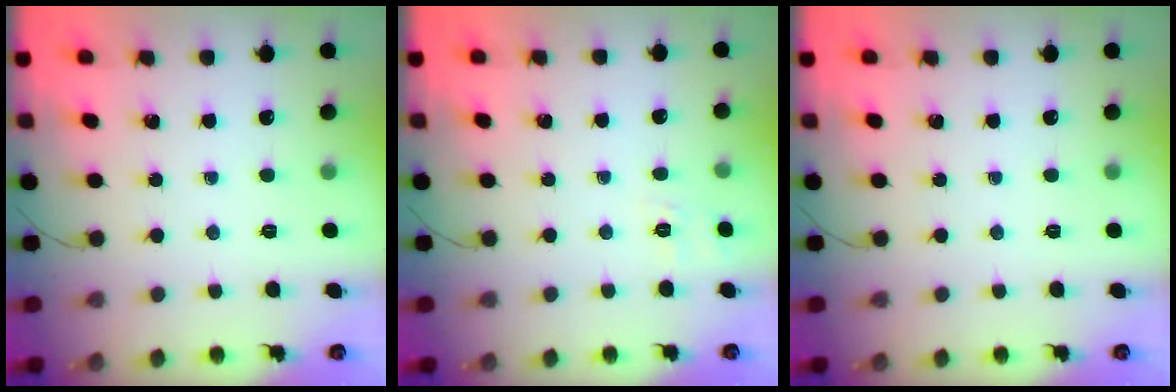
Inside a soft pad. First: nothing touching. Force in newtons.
{"total": 2.7, "press": 2.1, "slide": 1.6}
{"total": 0.0}